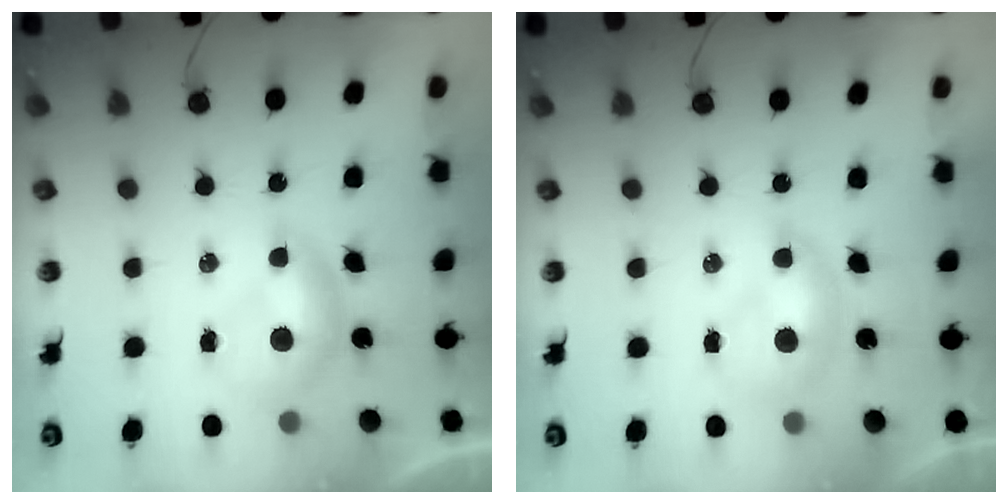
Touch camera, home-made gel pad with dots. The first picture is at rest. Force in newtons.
{"total": 1.4, "press": 1.4, "slide": 0.2}